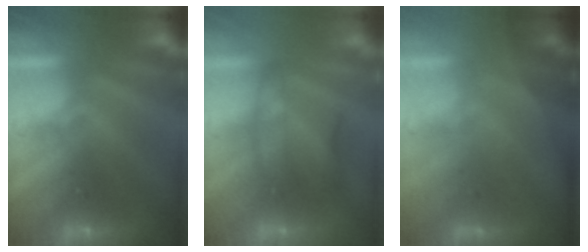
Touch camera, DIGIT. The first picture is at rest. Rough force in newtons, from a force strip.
{"total": 2.2}
{"total": 1.4}